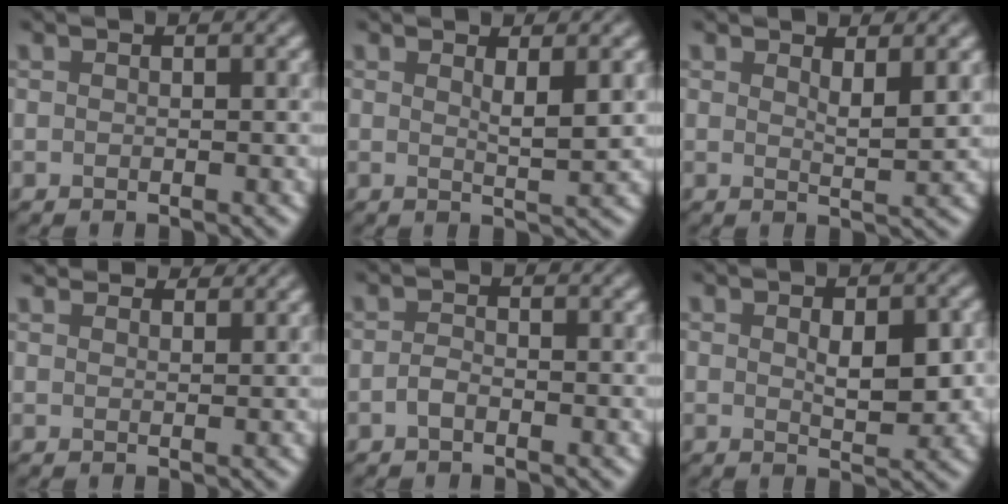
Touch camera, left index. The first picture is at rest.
{"total": 2.1, "force": [0.7, 0.2, 2.0], "torque": [-0.030, 0.002, 0.015]}
{"total": 2.1, "force": [1.0, 0.4, 1.8], "torque": [-0.026, 0.003, 0.022]}
{"total": 3.6, "force": [3.4, 0.7, 0.9], "torque": [-0.014, 0.005, 0.043]}
{"total": 0.8, "force": [-0.5, 0.3, 0.6], "torque": [-0.011, 0.006, -0.008]}
{"total": 4.0, "force": [0.3, 1.9, 3.5], "torque": [-0.051, 0.003, 0.013]}